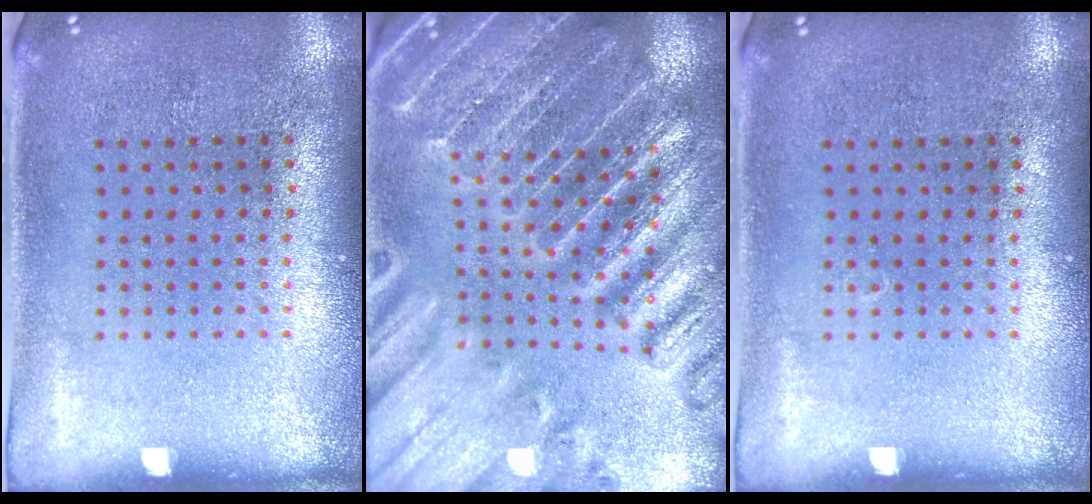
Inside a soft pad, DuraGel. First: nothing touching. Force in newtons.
{"total": 4.1, "press": 3.9, "slide": 1.4}
{"total": 0.0}